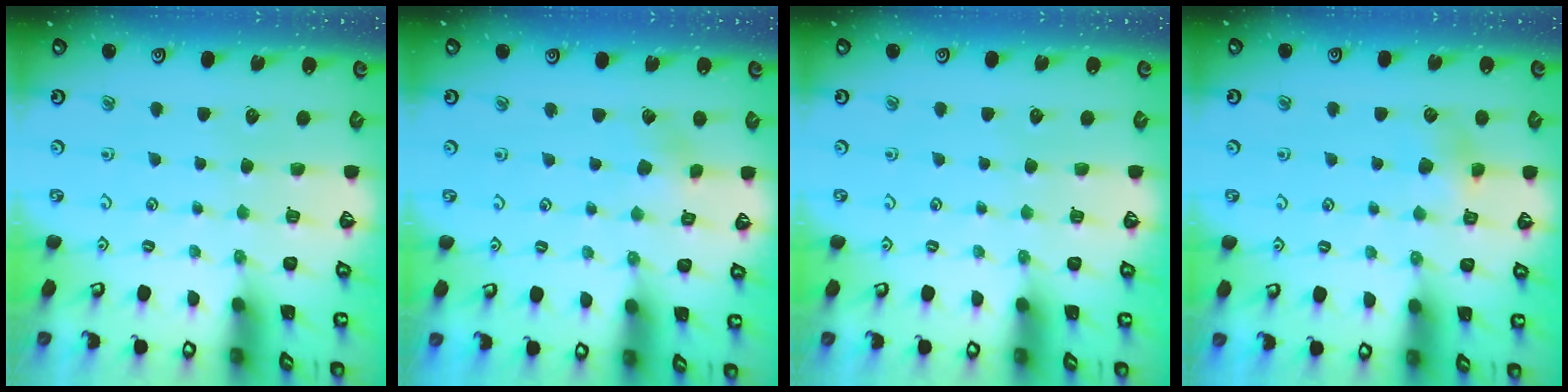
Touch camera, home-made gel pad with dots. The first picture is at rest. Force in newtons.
{"total": 2.7, "press": 2.7, "slide": 0.3}
{"total": 0.0}
{"total": 5.1, "press": 5.1, "slide": 0.5}